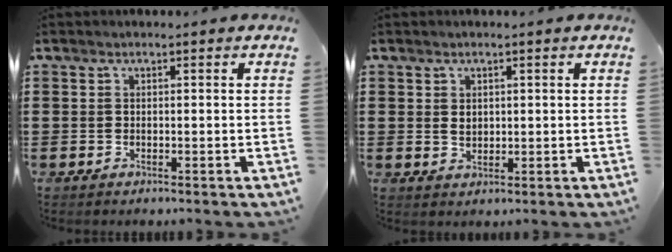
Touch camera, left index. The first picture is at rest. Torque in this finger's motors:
{"motor_torque": [0.52, 0.47, 0.28, 0.04]}